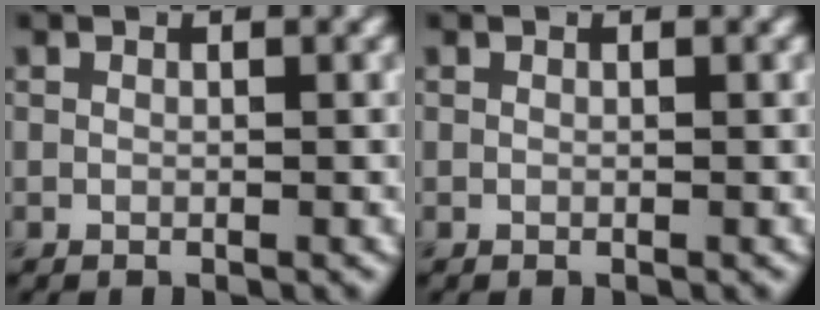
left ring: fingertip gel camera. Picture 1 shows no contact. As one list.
[{"total": 0.0}]